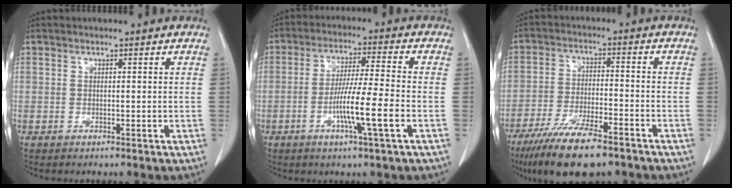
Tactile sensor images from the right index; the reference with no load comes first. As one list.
[{"total": 9.1, "force": [-3.0, -0.5, 8.6], "torque": [-0.156, -0.007, -0.057]}, {"total": 13.1, "force": [-9.6, 2.7, 8.6], "torque": [-0.155, -0.028, -0.163]}]